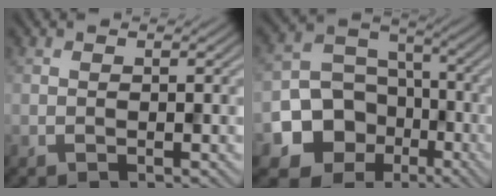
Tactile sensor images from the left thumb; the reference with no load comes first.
{"total": 14.3, "force": [-5.8, 12.1, 4.9], "torque": [-0.121, -0.045, -0.120]}